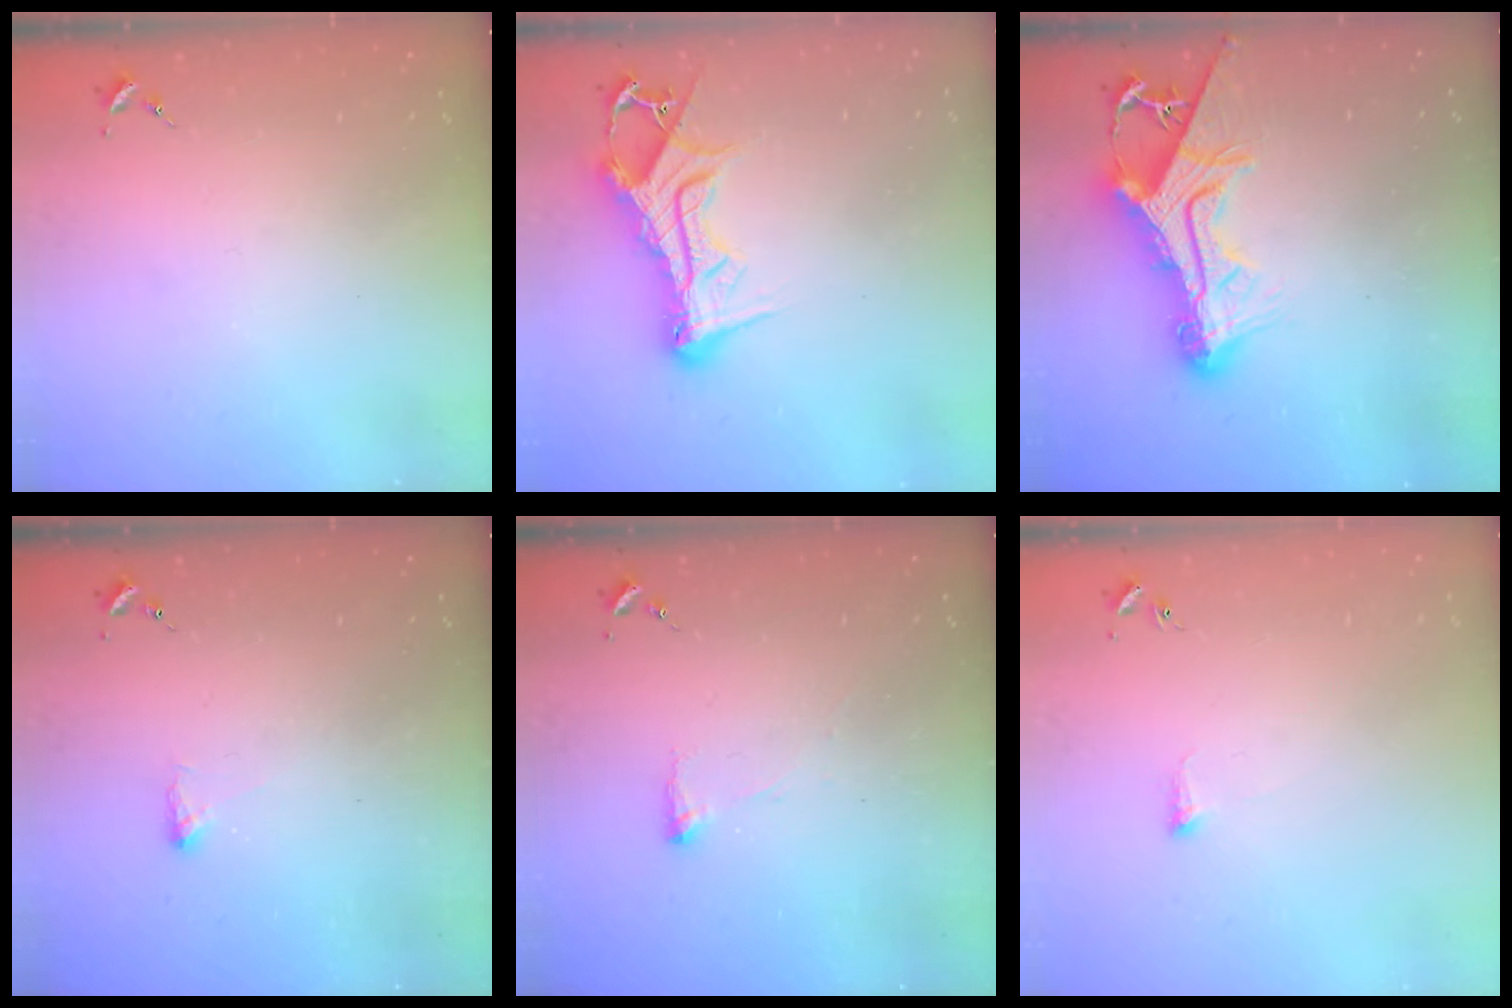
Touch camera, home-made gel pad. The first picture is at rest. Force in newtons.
{"total": 13.7, "press": 13.6, "slide": 1.6}
{"total": 17.0, "press": 16.9, "slide": 1.8}
{"total": 2.3, "press": 2.2, "slide": 0.8}
{"total": 3.9, "press": 3.8, "slide": 0.7}
{"total": 2.5, "press": 2.4, "slide": 0.5}